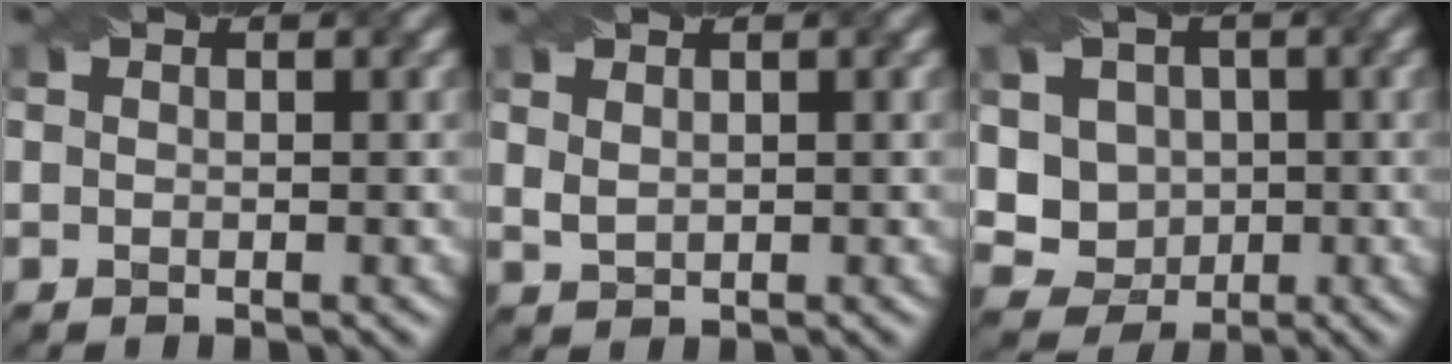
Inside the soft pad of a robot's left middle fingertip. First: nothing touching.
{"total": 1.2, "force": [0.8, 0.7, 0.6], "torque": [-0.016, 0.001, 0.022]}
{"total": 5.5, "force": [0.7, 5.1, 2.0], "torque": [-0.026, 0.011, -0.010]}